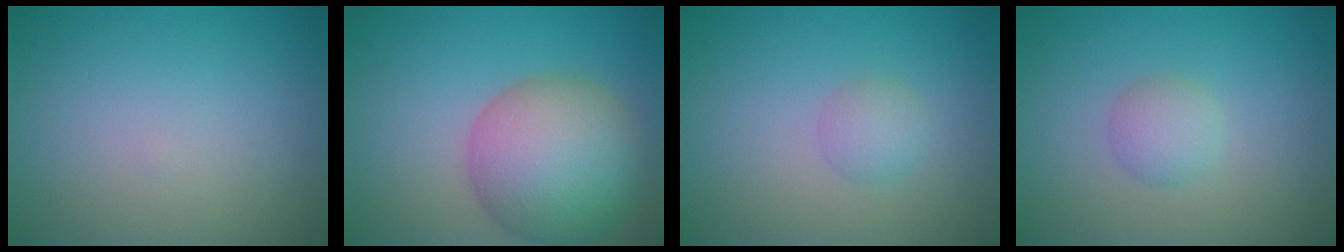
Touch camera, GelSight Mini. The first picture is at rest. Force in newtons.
{"total": 9.2, "press": 9.2, "slide": 0.5}
{"total": 1.5, "press": 1.5, "slide": 0.0}
{"total": 1.9, "press": 1.9, "slide": 0.1}